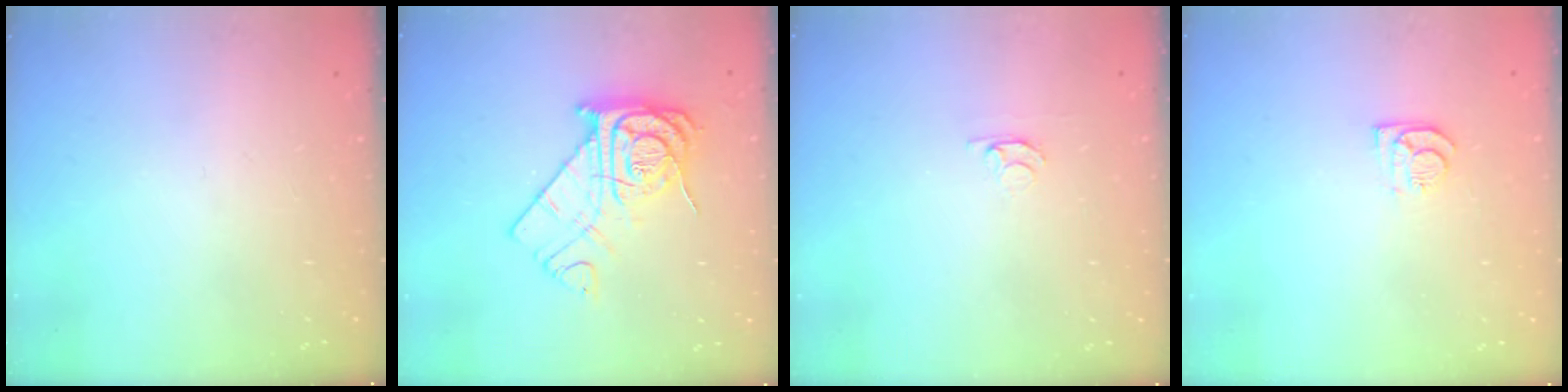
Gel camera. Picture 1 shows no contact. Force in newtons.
{"total": 14.3, "press": 14.2, "slide": 1.6}
{"total": 2.1, "press": 2.1, "slide": 0.2}
{"total": 6.1, "press": 6.1, "slide": 0.4}